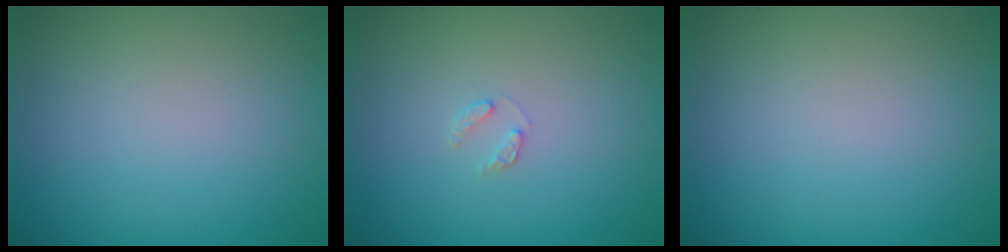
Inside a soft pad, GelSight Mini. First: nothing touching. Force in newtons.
{"total": 0.9, "press": 0.9, "slide": 0.2}
{"total": 0.0}